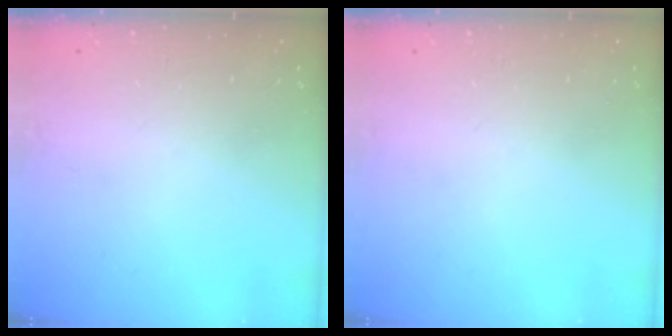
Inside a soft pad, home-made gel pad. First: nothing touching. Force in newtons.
{"total": 0.0}